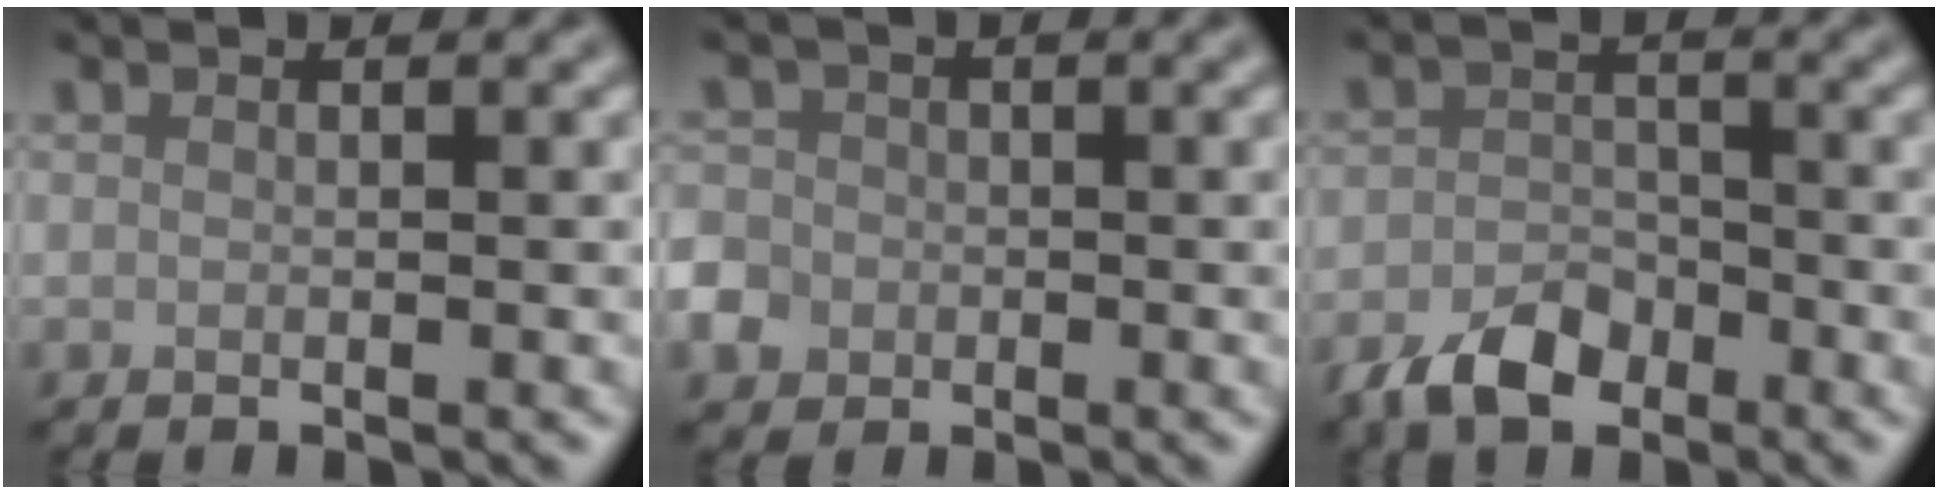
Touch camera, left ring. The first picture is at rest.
{"total": 3.8, "force": [-1.8, 3.2, 1.0], "torque": [-0.011, -0.006, -0.041]}
{"total": 4.3, "force": [-2.9, 2.4, 2.1], "torque": [-0.034, -0.002, -0.060]}